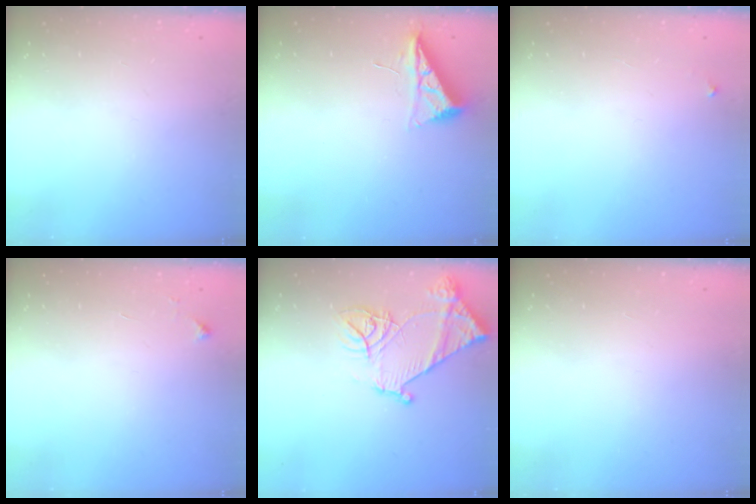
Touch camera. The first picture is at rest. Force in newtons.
{"total": 7.0, "press": 6.9, "slide": 0.8}
{"total": 2.2, "press": 2.2, "slide": 0.1}
{"total": 3.9, "press": 3.8, "slide": 0.6}
{"total": 14.8, "press": 14.7, "slide": 1.6}
{"total": 1.5, "press": 1.5, "slide": 0.1}